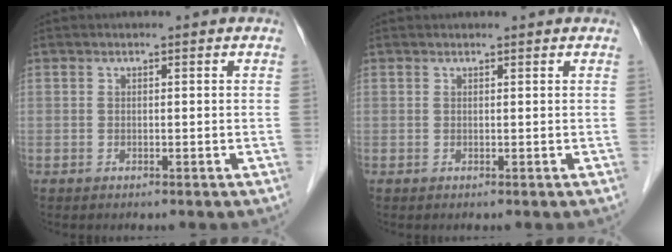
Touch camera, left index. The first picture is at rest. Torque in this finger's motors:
{"motor_torque": [0.18, -0.25, -0.14, 0.00]}